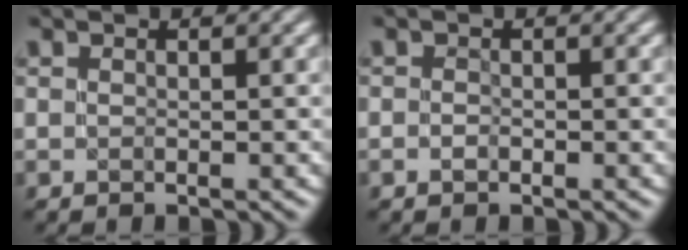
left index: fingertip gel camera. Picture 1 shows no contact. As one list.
[{"total": 0.5, "force": [-0.4, 0.3, 0.2], "torque": [-0.004, 0.001, -0.009]}]